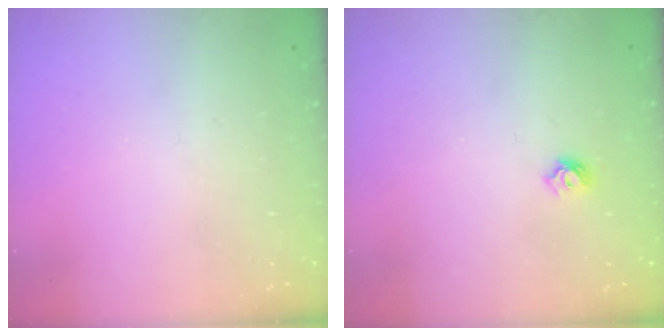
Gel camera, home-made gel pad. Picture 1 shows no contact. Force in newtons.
{"total": 5.5, "press": 5.5, "slide": 0.7}